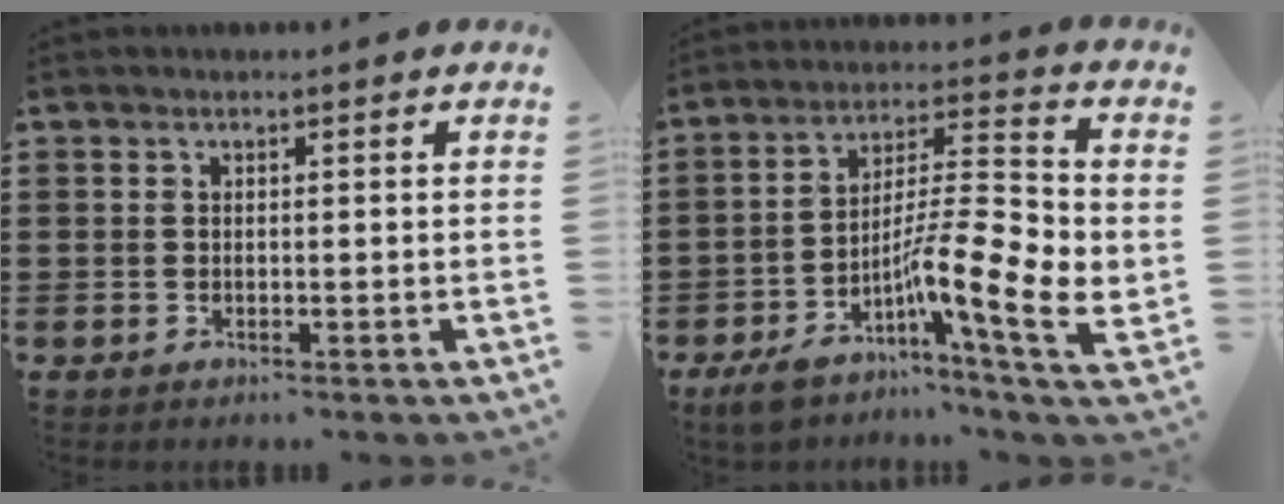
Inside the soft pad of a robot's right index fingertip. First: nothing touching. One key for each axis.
{"total": 13.3, "fx": -4.2, "fy": 2.6, "fz": 12.3, "tx": -0.222, "ty": -0.022, "tz": -0.078}